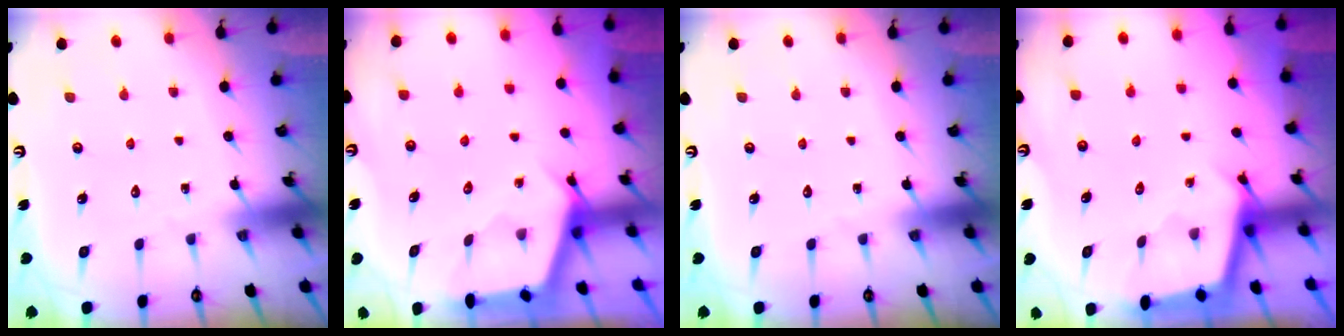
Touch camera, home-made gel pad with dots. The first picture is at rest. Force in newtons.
{"total": 3.1, "press": 3.1, "slide": 0.3}
{"total": 0.0}
{"total": 2.5, "press": 2.5, "slide": 0.2}